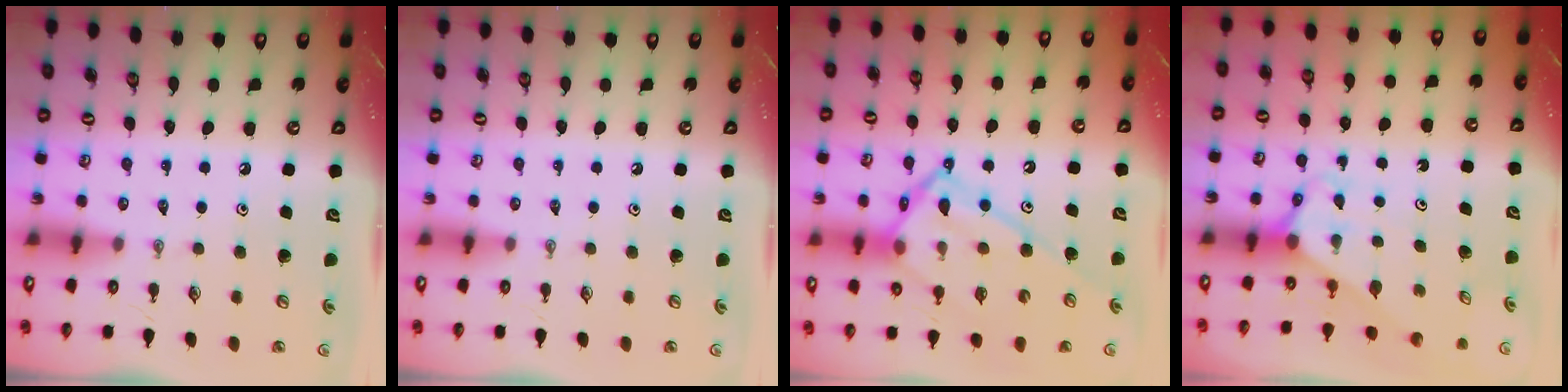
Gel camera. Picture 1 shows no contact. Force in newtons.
{"total": 0.0}
{"total": 17.9, "press": 17.8, "slide": 1.5}
{"total": 2.5, "press": 2.5, "slide": 0.2}